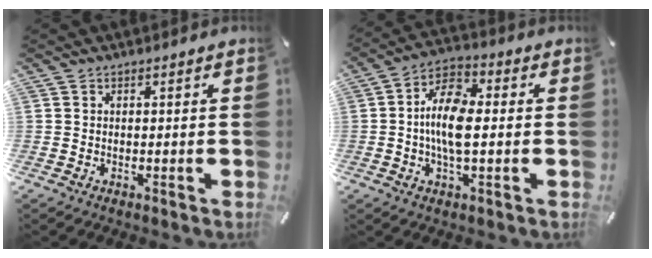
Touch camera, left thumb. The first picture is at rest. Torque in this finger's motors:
{"motor_torque": [0.12, 0.61, 0.75, -0.48, 0.37]}